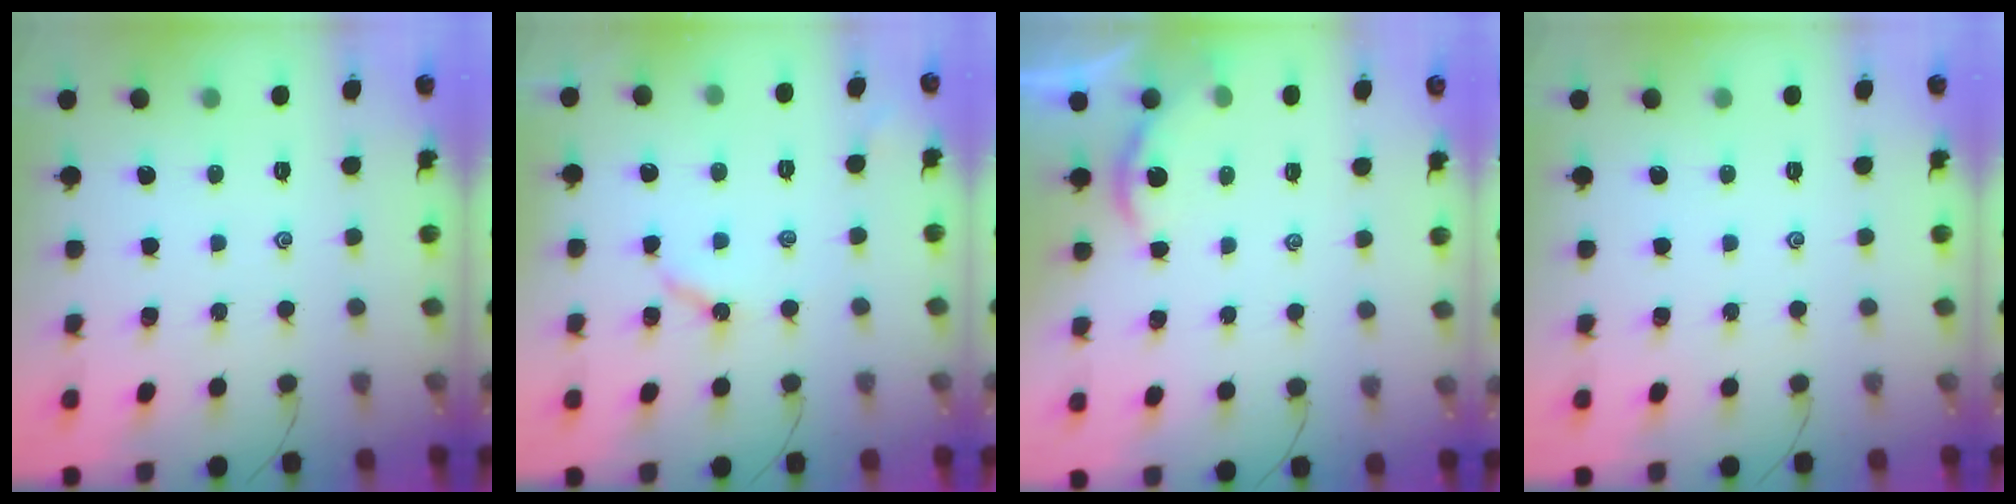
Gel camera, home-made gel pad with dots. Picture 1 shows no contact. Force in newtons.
{"total": 4.3, "press": 4.2, "slide": 0.7}
{"total": 2.3, "press": 2.3, "slide": 0.3}
{"total": 0.0}